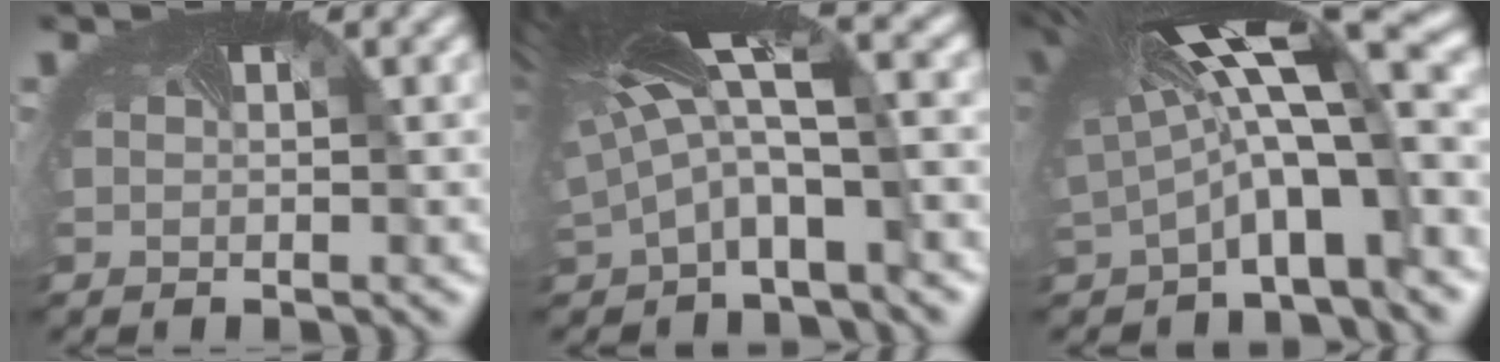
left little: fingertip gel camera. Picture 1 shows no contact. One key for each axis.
{"total": 7.5, "fx": 1.4, "fy": 2.9, "fz": 6.8, "tx": -0.160, "ty": -0.001, "tz": 0.022}
{"total": 10.1, "fx": 1.8, "fy": 3.3, "fz": 9.3, "tx": -0.177, "ty": -0.007, "tz": 0.032}